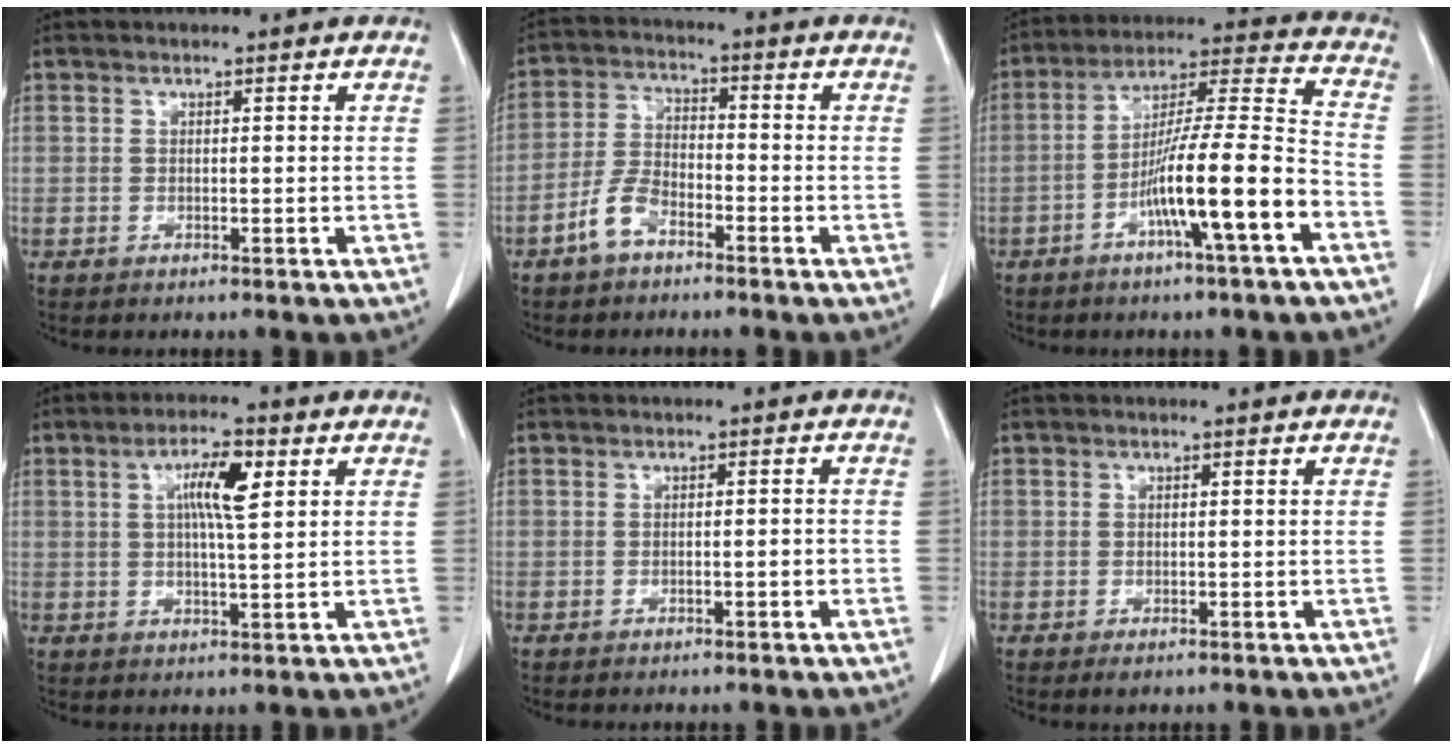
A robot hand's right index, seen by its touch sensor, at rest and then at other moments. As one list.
[{"total": 5.6, "force": [-3.6, 2.7, 3.4], "torque": [-0.083, 0.008, -0.071]}, {"total": 14.5, "force": [-6.0, -0.1, 13.2], "torque": [-0.229, 0.007, -0.105]}, {"total": 6.4, "force": [2.1, 0.9, 6.0], "torque": [-0.108, 0.004, 0.034]}, {"total": 1.1, "force": [-0.4, 0.2, 1.0], "torque": [-0.016, 0.001, -0.006]}, {"total": 0.8, "force": [-0.4, 0.6, 0.4], "torque": [-0.004, 0.001, -0.003]}]